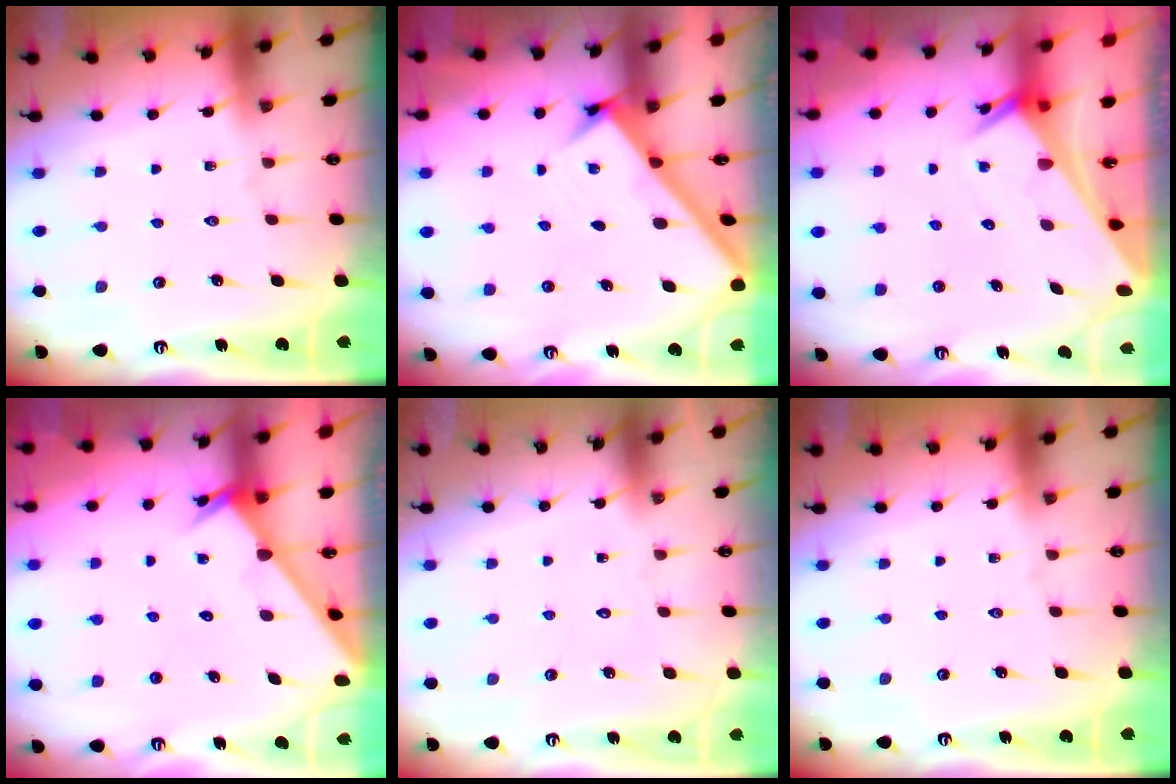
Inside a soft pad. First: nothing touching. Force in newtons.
{"total": 2.5, "press": 2.5, "slide": 0.2}
{"total": 2.7, "press": 2.7, "slide": 0.1}
{"total": 3.8, "press": 3.8, "slide": 0.4}
{"total": 1.7, "press": 1.7, "slide": 0.1}
{"total": 0.0}